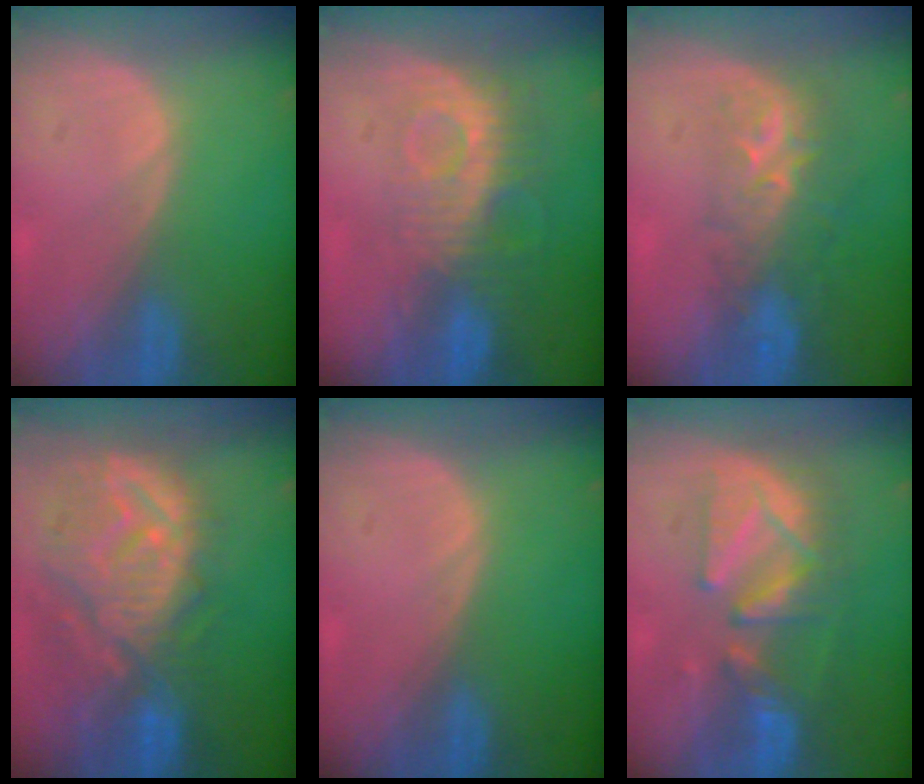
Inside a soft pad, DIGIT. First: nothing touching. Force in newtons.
{"total": 9.2, "press": 8.1, "slide": 4.3}
{"total": 8.7, "press": 7.2, "slide": 5.0}
{"total": 12.1, "press": 11.0, "slide": 5.2}
{"total": 0.0}
{"total": 8.9, "press": 8.8, "slide": 1.0}